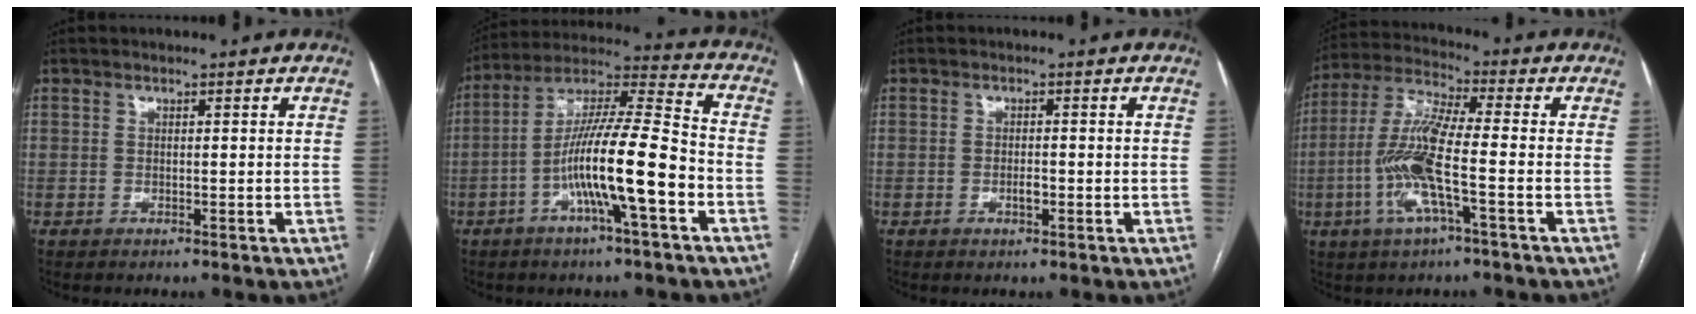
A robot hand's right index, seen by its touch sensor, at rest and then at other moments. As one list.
[{"total": 14.9, "force": [-5.0, 0.9, 14.0], "torque": [-0.253, 0.010, -0.092]}, {"total": 1.6, "force": [-0.5, 0.6, 1.3], "torque": [-0.024, 0.002, -0.009]}, {"total": 11.7, "force": [-2.9, 1.1, 11.3], "torque": [-0.241, 0.002, -0.063]}]